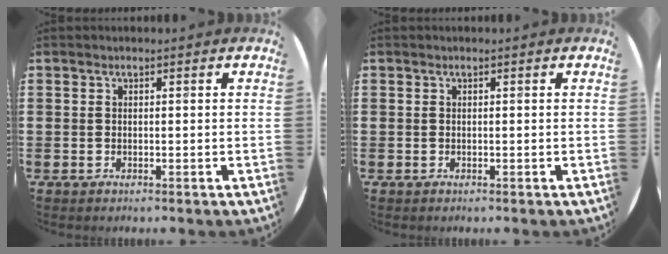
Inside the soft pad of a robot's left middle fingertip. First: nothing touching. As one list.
[{"total": 0.0}]